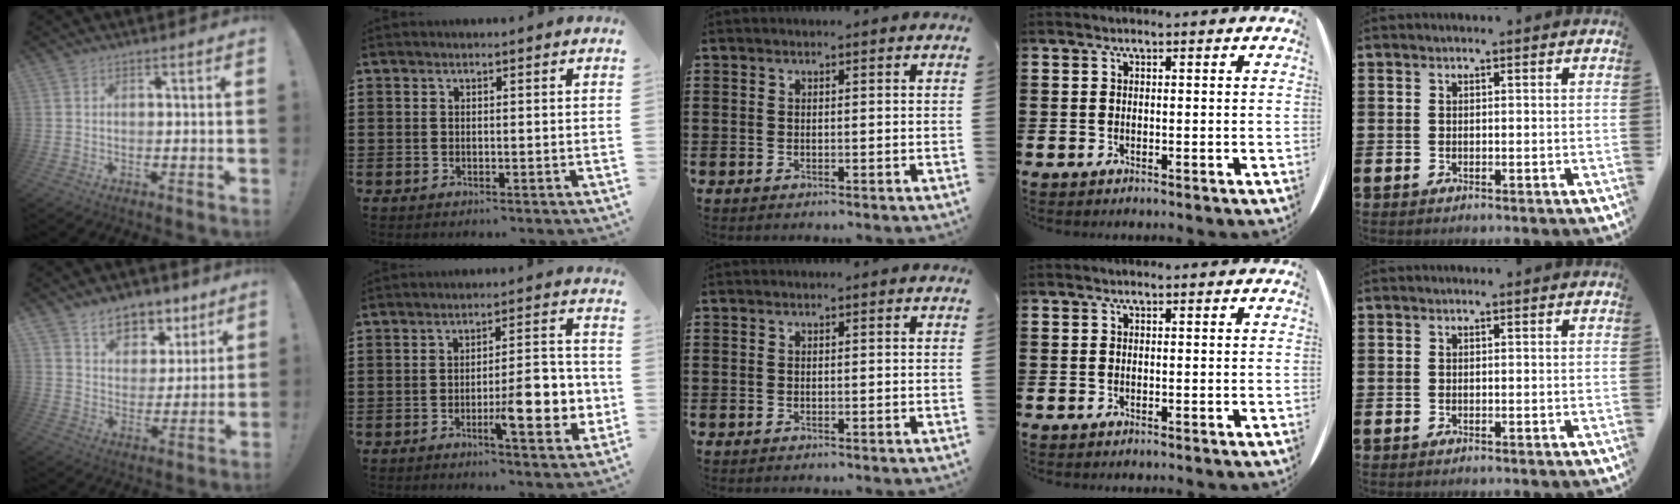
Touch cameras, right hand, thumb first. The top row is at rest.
{"thumb": {"total": 10.1, "force": [7.2, 6.5, 2.7], "torque": [-0.040, -0.054, 0.137]}, "index": {"total": 10.1, "force": [-3.0, 3.0, 9.1], "torque": [-0.120, -0.003, -0.048]}}